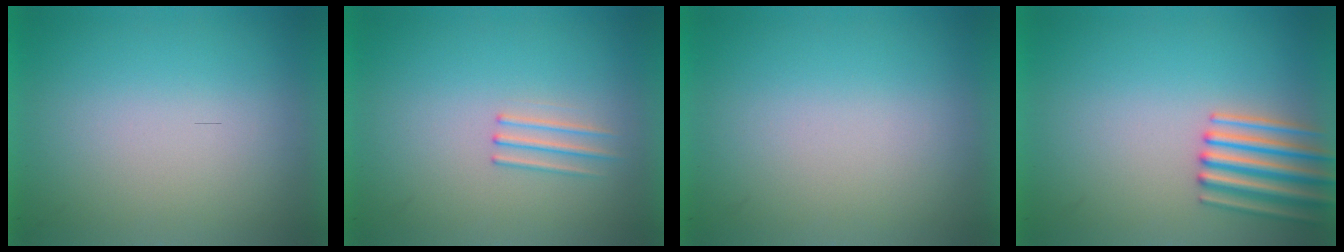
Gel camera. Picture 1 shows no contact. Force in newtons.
{"total": 1.2}
{"total": 1.0}
{"total": 3.4}